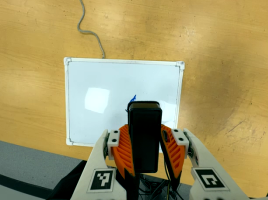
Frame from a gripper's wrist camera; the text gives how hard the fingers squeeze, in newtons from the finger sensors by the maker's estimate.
{"total": 6.4, "left": 5.3, "right": 7.6}